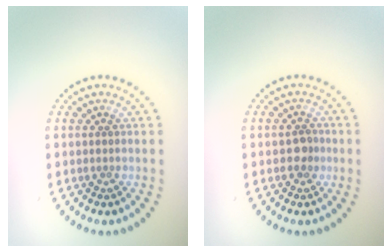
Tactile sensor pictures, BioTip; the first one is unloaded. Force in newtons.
{"total": 1.5, "press": 1.4, "slide": 0.5}